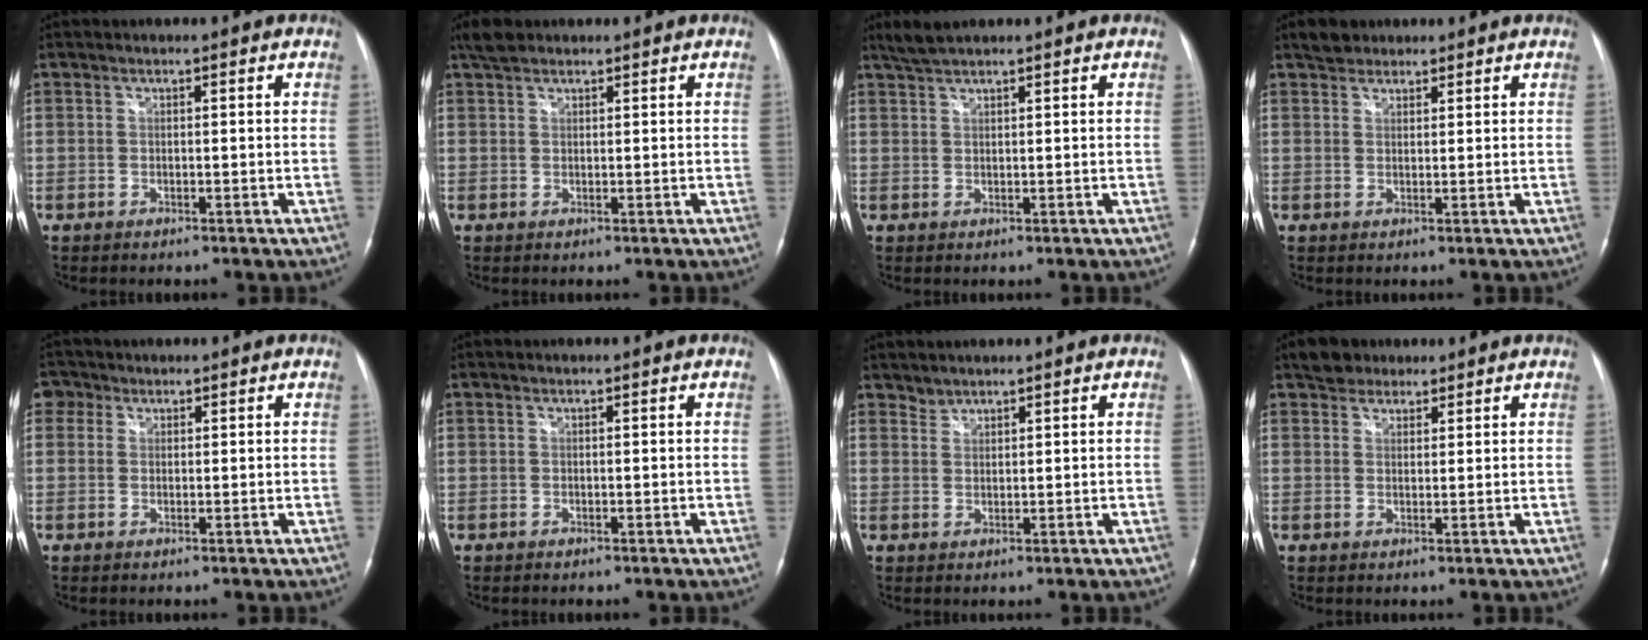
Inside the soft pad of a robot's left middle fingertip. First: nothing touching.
{"total": 2.5, "force": [2.1, 1.1, 0.9], "torque": [-0.022, 0.011, 0.037]}
{"total": 2.6, "force": [2.4, -0.1, 1.0], "torque": [-0.028, 0.008, 0.050]}
{"total": 2.6, "force": [2.1, 1.5, 0.3], "torque": [-0.009, 0.010, 0.034]}
{"total": 2.4, "force": [1.2, 2.0, 0.2], "torque": [0.002, 0.007, 0.017]}
{"total": 0.0}
{"total": 1.5, "force": [1.5, 0.4, -0.3], "torque": [0.008, -0.001, 0.027]}
{"total": 3.6, "force": [2.8, 2.2, 0.5], "torque": [-0.013, 0.014, 0.047]}